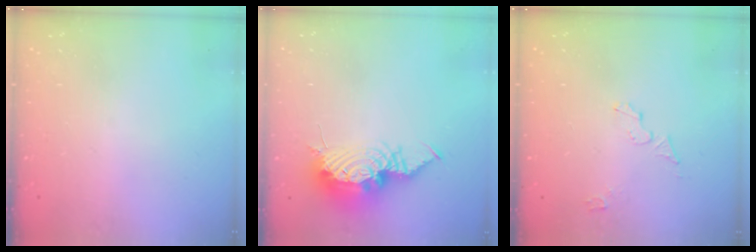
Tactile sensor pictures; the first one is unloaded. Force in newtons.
{"total": 13.6, "press": 12.6, "slide": 5.2}
{"total": 4.4, "press": 4.4, "slide": 0.1}